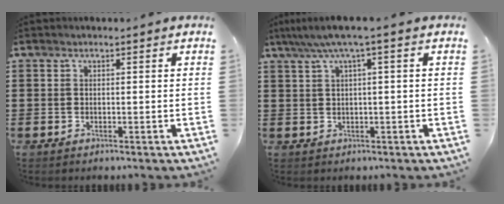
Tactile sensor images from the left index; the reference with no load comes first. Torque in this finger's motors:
{"motor_torque": [1.01, -0.90, 0.49, 0.14]}